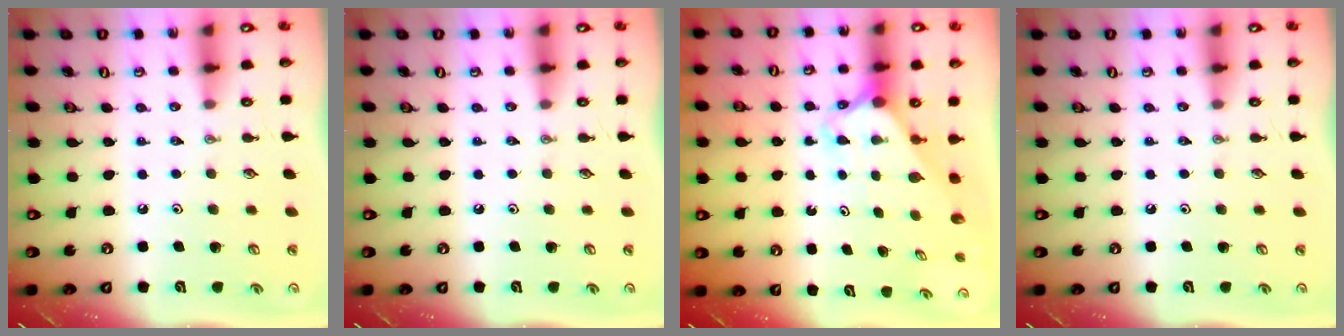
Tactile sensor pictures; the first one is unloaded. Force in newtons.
{"total": 0.0}
{"total": 2.3, "press": 2.3, "slide": 0.2}
{"total": 0.0}